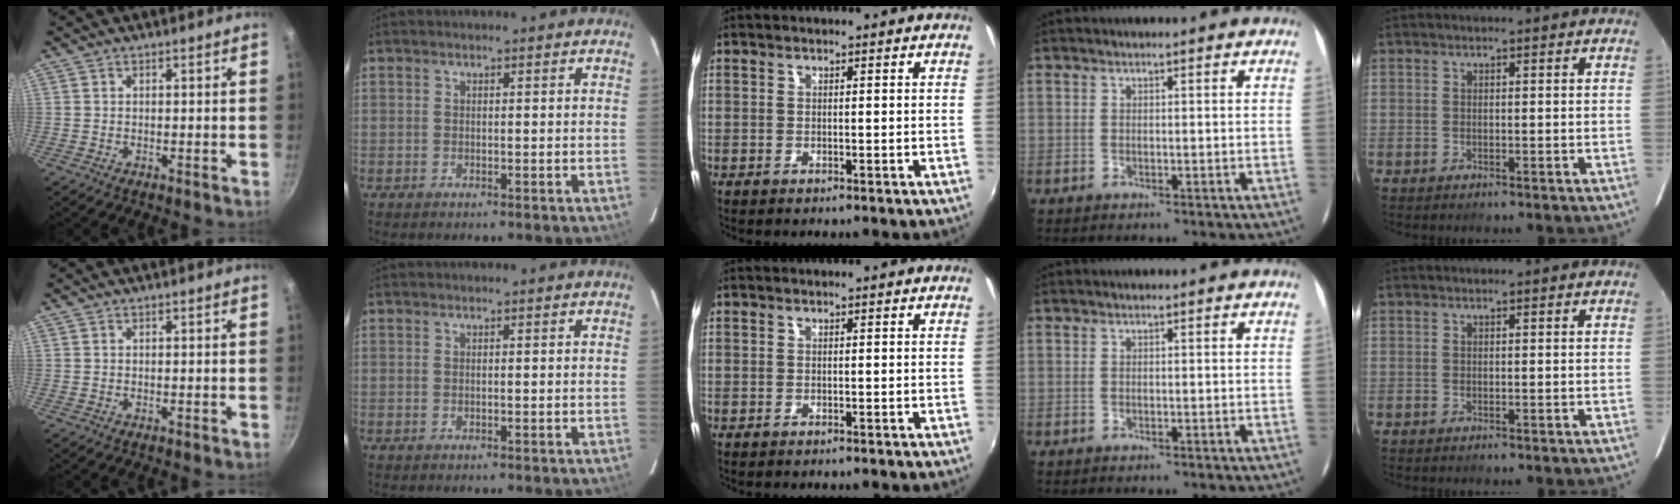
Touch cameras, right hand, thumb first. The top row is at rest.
{}